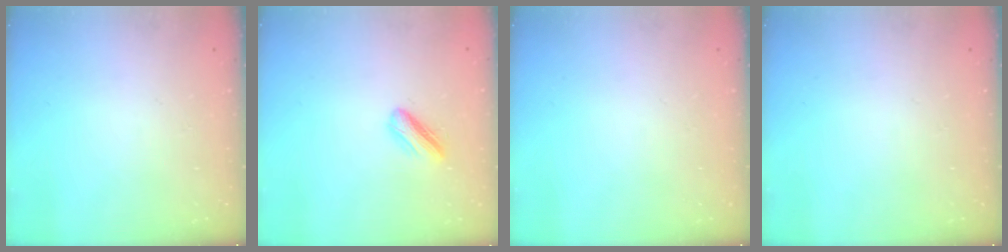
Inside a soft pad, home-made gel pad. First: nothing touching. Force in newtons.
{"total": 4.4, "press": 4.4, "slide": 0.4}
{"total": 0.0}
{"total": 0.0}